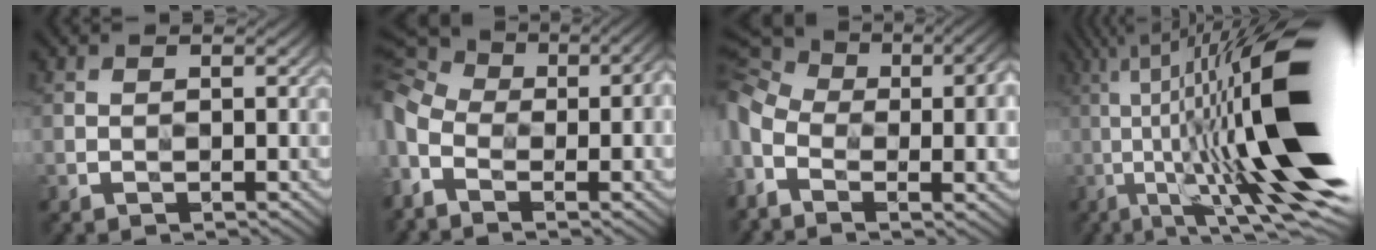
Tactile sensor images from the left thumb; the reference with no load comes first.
{"total": 14.3, "force": [-3.5, 8.7, 10.8], "torque": [-0.249, -0.013, -0.040]}
{"total": 15.7, "force": [-2.9, 9.5, 12.2], "torque": [-0.275, -0.025, -0.019]}
{"total": 20.7, "force": [0.2, 4.4, 20.3], "torque": [-0.326, 0.036, 0.011]}